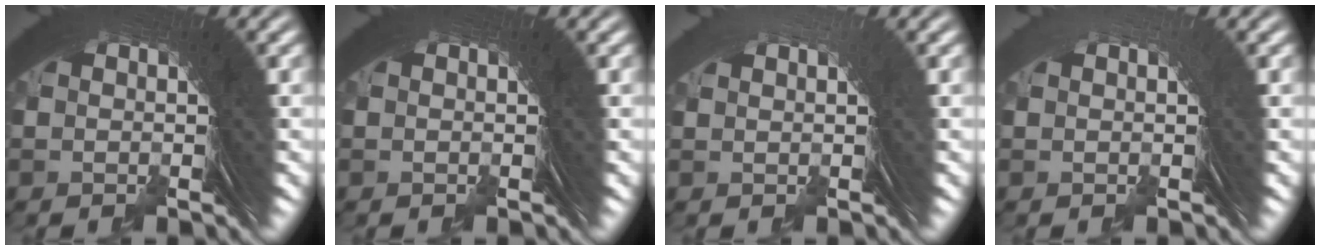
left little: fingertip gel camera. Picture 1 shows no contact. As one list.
[{"total": 0.0}, {"total": 1.4, "force": [0.0, -1.0, -1.0], "torque": [0.029, 0.009, 0.002]}, {"total": 1.7, "force": [-0.7, -1.0, -1.2], "torque": [0.026, 0.006, -0.008]}]